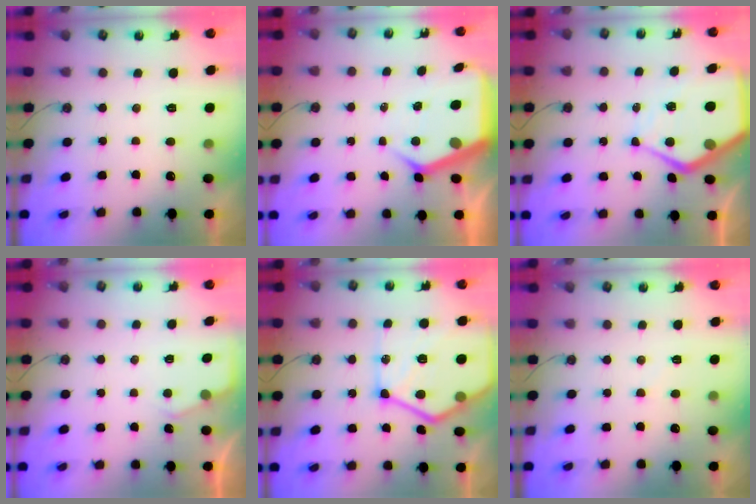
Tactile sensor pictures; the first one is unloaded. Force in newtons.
{"total": 8.0, "press": 7.9, "slide": 1.0}
{"total": 13.8, "press": 13.7, "slide": 1.3}
{"total": 2.8, "press": 2.7, "slide": 0.4}
{"total": 23.6, "press": 23.5, "slide": 2.4}
{"total": 4.0, "press": 4.0, "slide": 0.5}